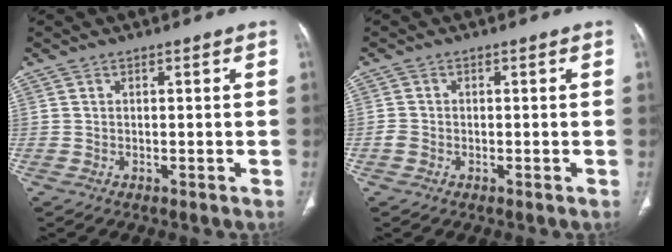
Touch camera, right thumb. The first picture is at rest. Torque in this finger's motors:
{"motor_torque": [-0.71, 0.21, -0.27, -0.17, 0.01]}